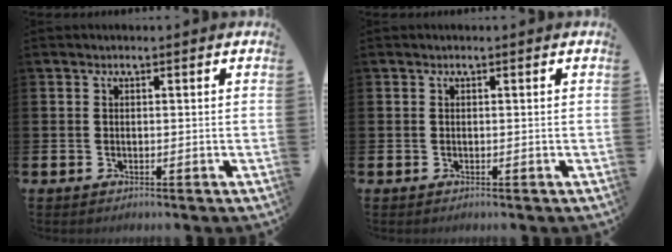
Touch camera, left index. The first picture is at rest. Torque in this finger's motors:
{"motor_torque": [-0.01, 0.00, 0.00, 0.00]}